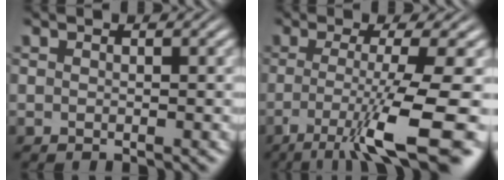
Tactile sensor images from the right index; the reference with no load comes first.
{"total": 8.6, "force": [-3.8, 1.9, 7.5], "torque": [-0.132, -0.038, -0.040]}